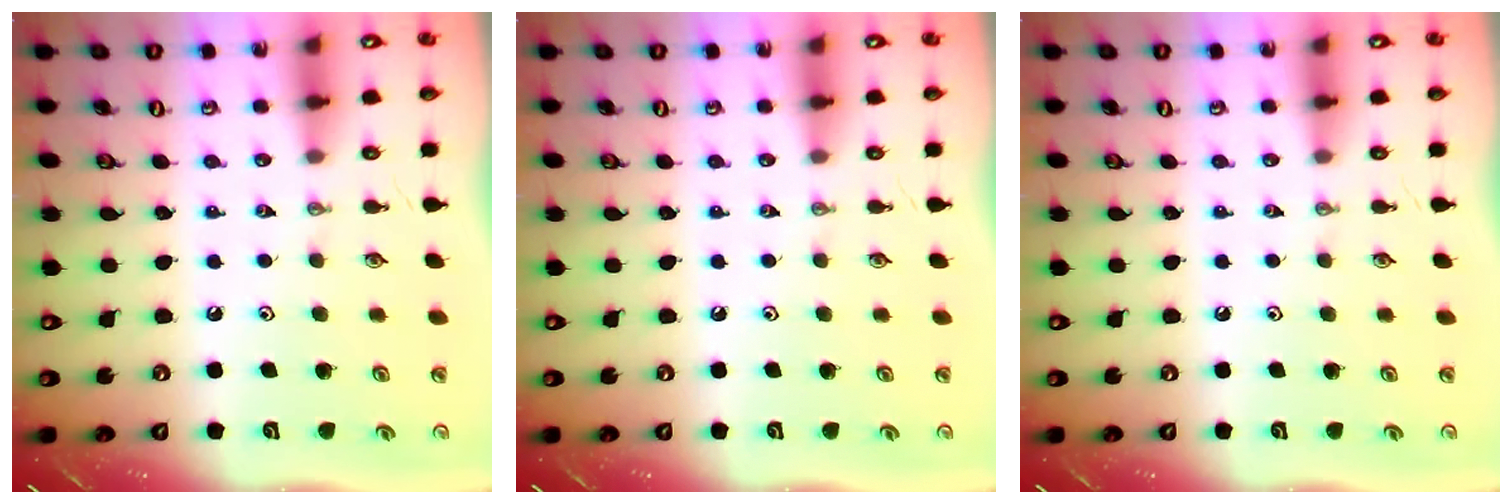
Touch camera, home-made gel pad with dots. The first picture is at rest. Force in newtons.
{"total": 0.0}
{"total": 0.0}